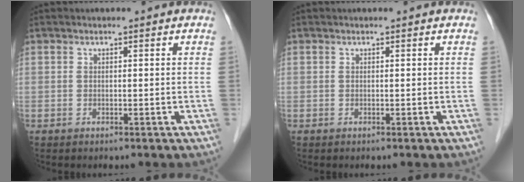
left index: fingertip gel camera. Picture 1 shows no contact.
{"total": 0.0}